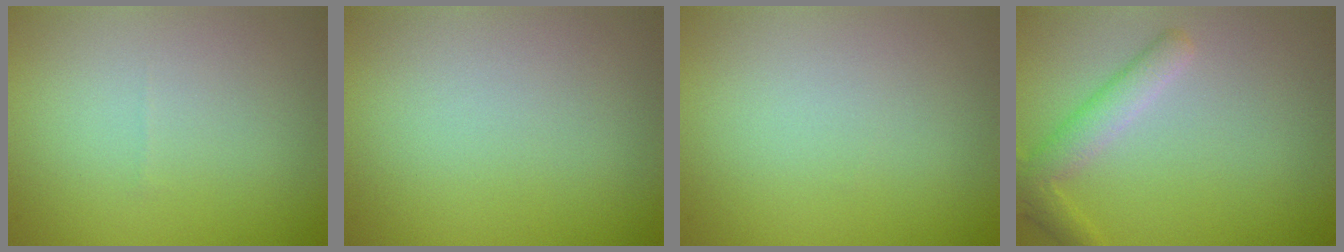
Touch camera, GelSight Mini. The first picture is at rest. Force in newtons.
{"total": 0.0}
{"total": 0.0}
{"total": 2.1, "press": 2.1, "slide": 0.3}